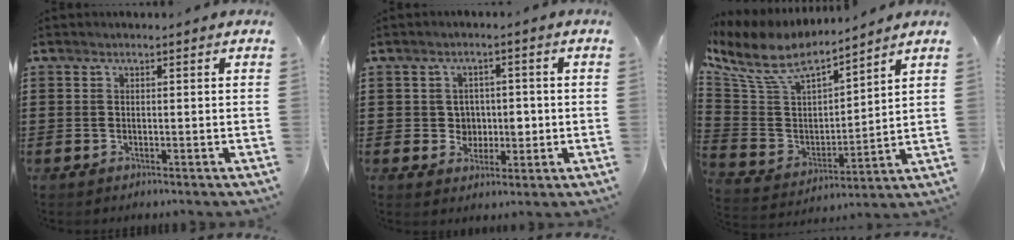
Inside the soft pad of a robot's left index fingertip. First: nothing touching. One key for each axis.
{"total": 3.6, "fx": 0.0, "fy": 3.2, "fz": 1.6, "tx": -0.038, "ty": 0.004, "tz": -0.005}
{"total": 9.0, "fx": 7.5, "fy": 3.2, "fz": 4.0, "tx": -0.113, "ty": -0.044, "tz": 0.131}